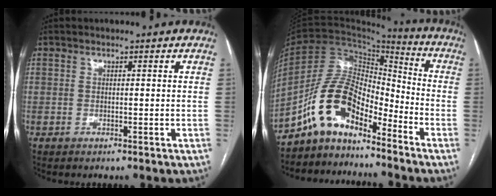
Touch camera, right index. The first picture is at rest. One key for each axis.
{"total": 11.4, "fx": -8.3, "fy": 4.7, "fz": 6.2, "tx": -0.127, "ty": 0.039, "tz": -0.156}